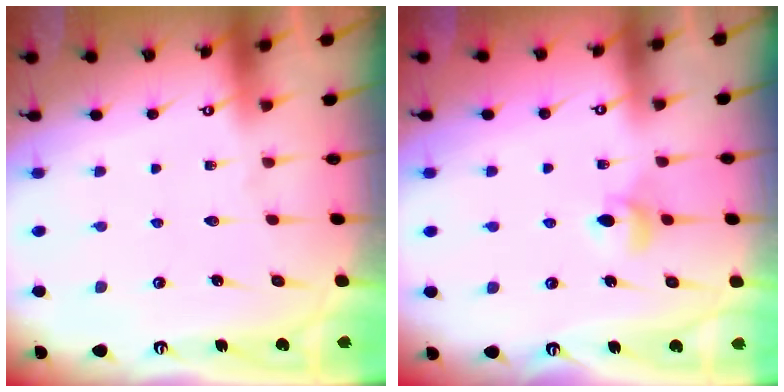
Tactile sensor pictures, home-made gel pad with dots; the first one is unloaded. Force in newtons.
{"total": 4.8, "press": 4.7, "slide": 0.9}